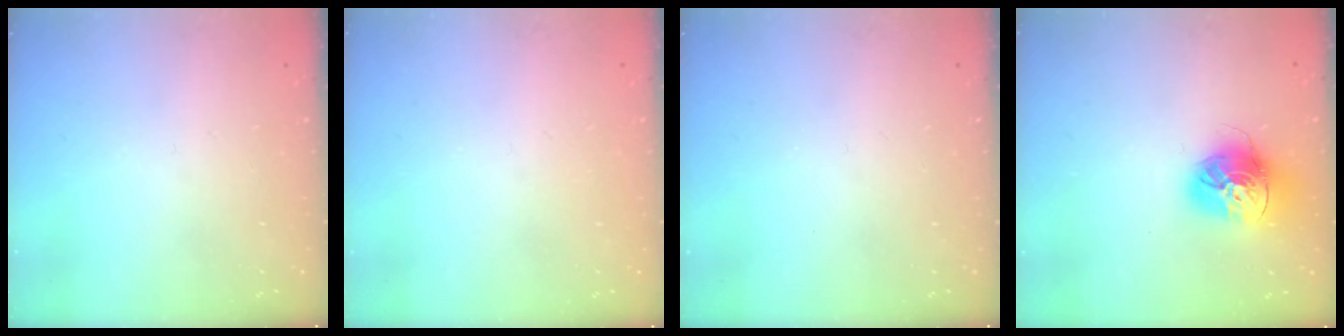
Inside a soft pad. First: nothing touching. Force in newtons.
{"total": 0.8, "press": 0.8, "slide": 0.0}
{"total": 0.0}
{"total": 16.2, "press": 16.1, "slide": 1.8}